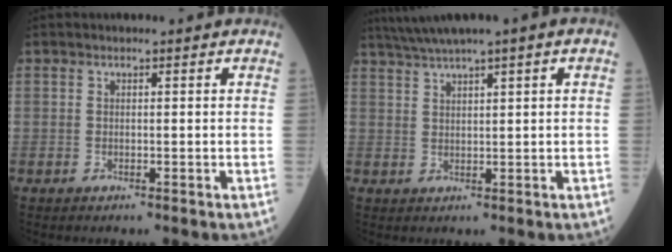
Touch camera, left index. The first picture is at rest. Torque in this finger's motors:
{"motor_torque": [1.07, -1.07, 0.57, 0.14]}